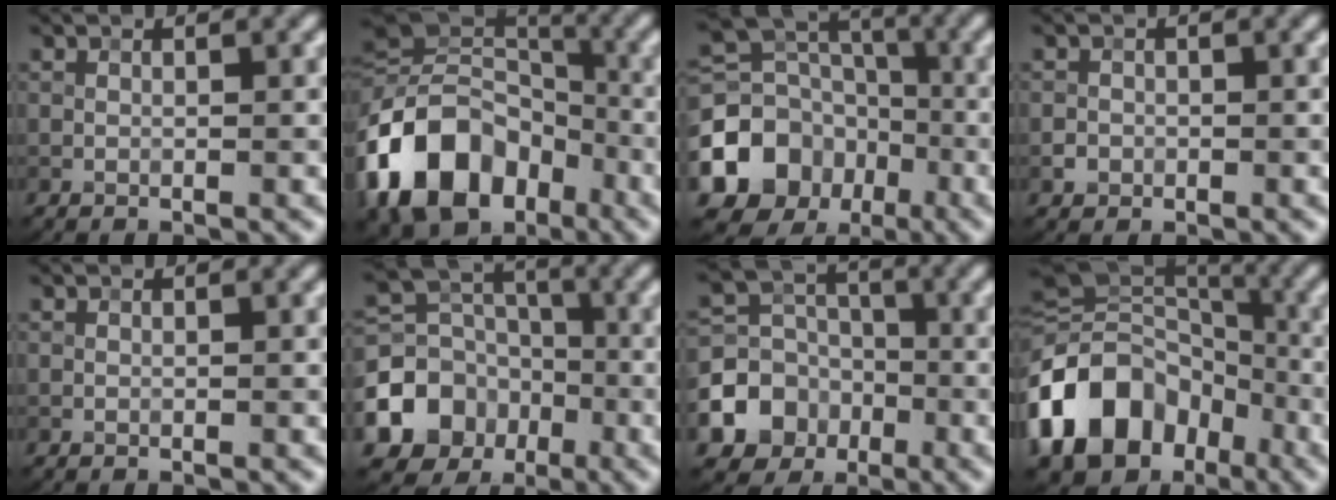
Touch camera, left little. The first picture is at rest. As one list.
[{"total": 14.1, "force": [-6.1, 9.7, 8.2], "torque": [-0.176, 0.000, -0.123]}, {"total": 9.1, "force": [-3.6, 7.5, 3.7], "torque": [-0.070, -0.004, -0.071]}, {"total": 1.0, "force": [-0.3, 0.9, 0.1], "torque": [0.006, -0.001, -0.007]}, {"total": 0.0}, {"total": 8.0, "force": [-3.1, 6.6, 3.3], "torque": [-0.056, 0.000, -0.067]}, {"total": 6.3, "force": [-2.5, 5.4, 2.2], "torque": [-0.038, -0.003, -0.053]}, {"total": 15.1, "force": [-6.0, 11.1, 8.2], "torque": [-0.178, -0.005, -0.119]}]